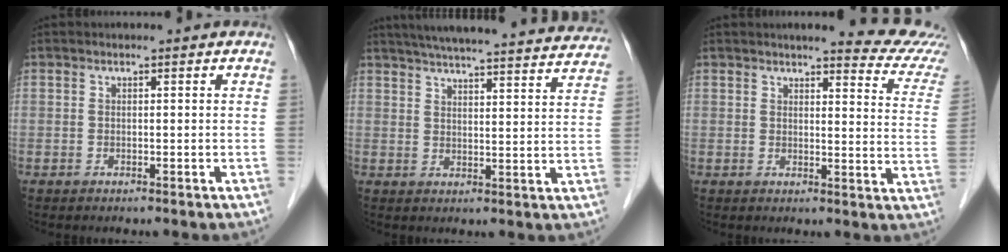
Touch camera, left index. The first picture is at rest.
{"total": 27.4, "force": [25.4, 2.2, 10.0], "torque": [-0.159, -0.020, 0.316]}
{"total": 11.0, "force": [10.4, 0.6, 3.6], "torque": [-0.029, -0.047, 0.093]}